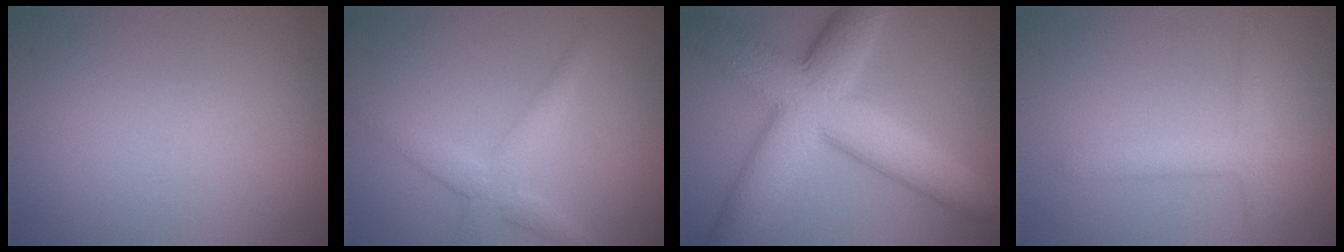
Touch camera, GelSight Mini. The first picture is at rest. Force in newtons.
{"total": 3.0, "press": 3.0, "slide": 0.3}
{"total": 10.9, "press": 10.9, "slide": 0.2}
{"total": 2.4, "press": 2.4, "slide": 0.0}